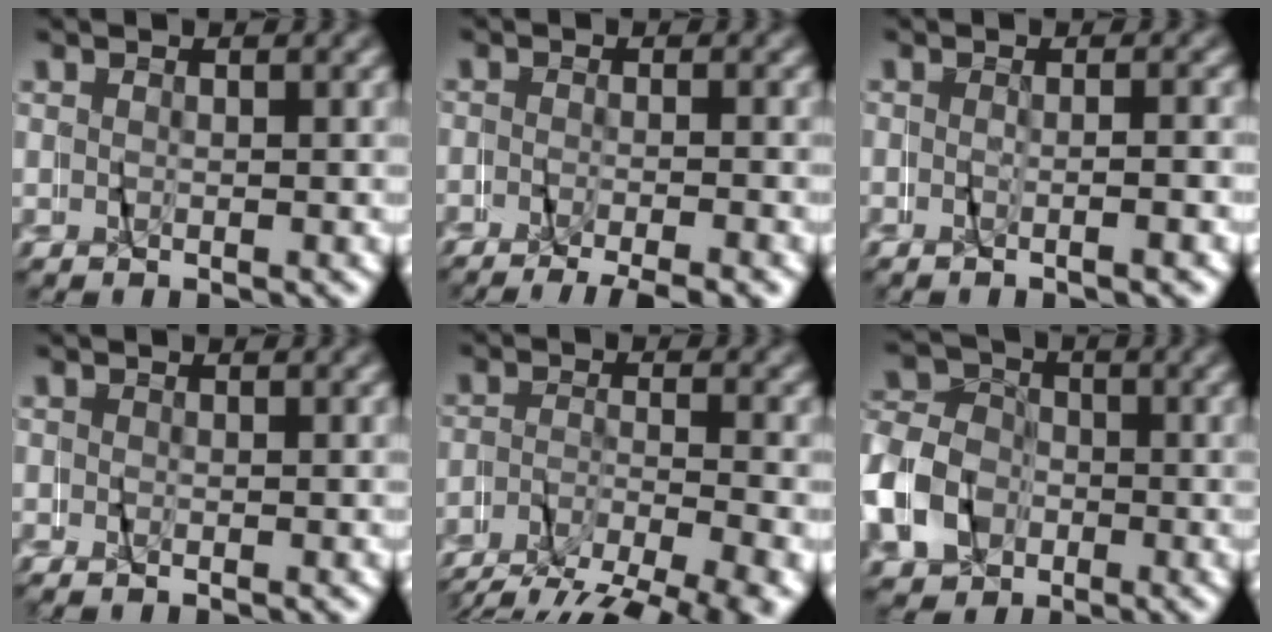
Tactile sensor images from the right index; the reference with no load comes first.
{"total": 3.8, "force": [-3.4, 0.2, 1.6], "torque": [-0.024, -0.007, -0.055]}
{"total": 1.6, "force": [-1.1, -1.2, -0.1], "torque": [0.000, 0.008, -0.023]}
{"total": 0.0}
{"total": 6.7, "force": [-4.5, 2.8, 4.1], "torque": [-0.062, -0.013, -0.072]}
{"total": 8.0, "force": [-2.1, 7.3, 2.4], "torque": [-0.066, -0.009, -0.044]}